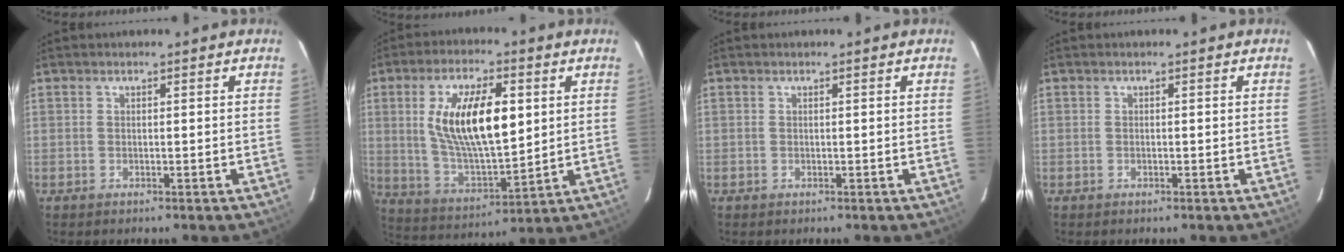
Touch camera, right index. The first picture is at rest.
{"total": 17.2, "force": [3.8, 6.9, 15.3], "torque": [-0.282, 0.003, 0.079]}
{"total": 0.0}
{"total": 0.0}